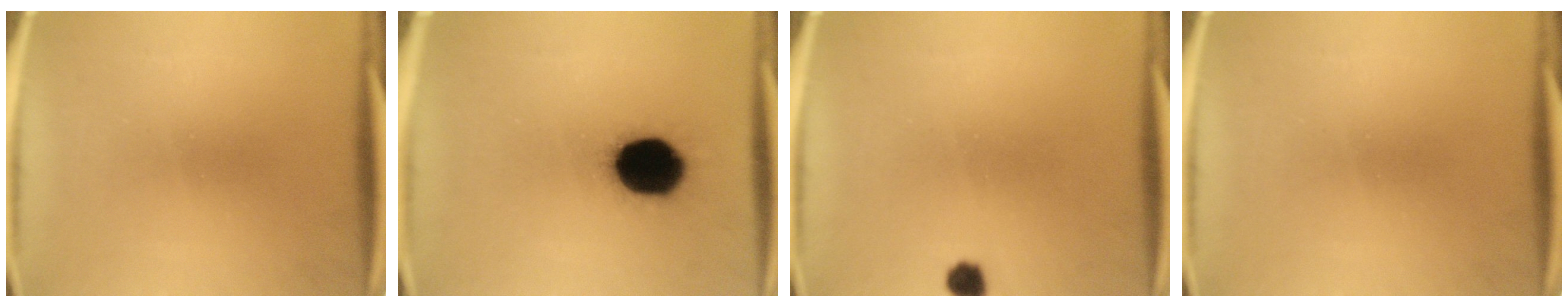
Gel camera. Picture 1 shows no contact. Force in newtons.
{"total": 17.8}
{"total": 2.4}
{"total": 0.0}